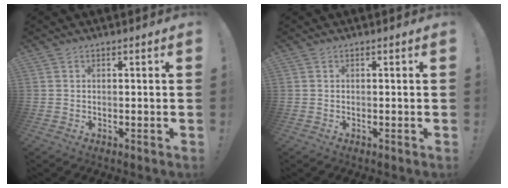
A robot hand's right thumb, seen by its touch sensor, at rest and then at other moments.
{"total": 0.0}